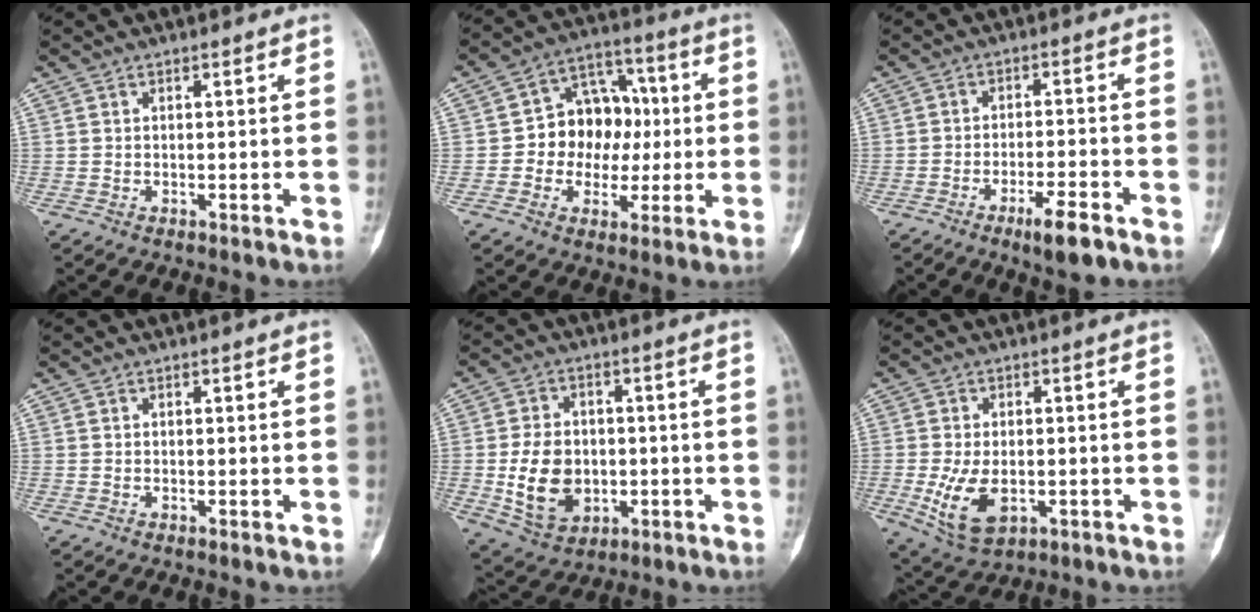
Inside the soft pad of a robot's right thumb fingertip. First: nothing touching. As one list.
[{"total": 12.7, "force": [-0.1, 10.1, 7.7], "torque": [-0.067, 0.031, -0.007]}, {"total": 6.7, "force": [-4.3, 1.4, 5.0], "torque": [-0.085, 0.018, -0.068]}, {"total": 0.0}, {"total": 11.5, "force": [-1.6, 8.6, 7.5], "torque": [-0.111, 0.002, -0.016]}, {"total": 9.0, "force": [-2.1, 5.3, 7.0], "torque": [-0.132, -0.006, -0.023]}]